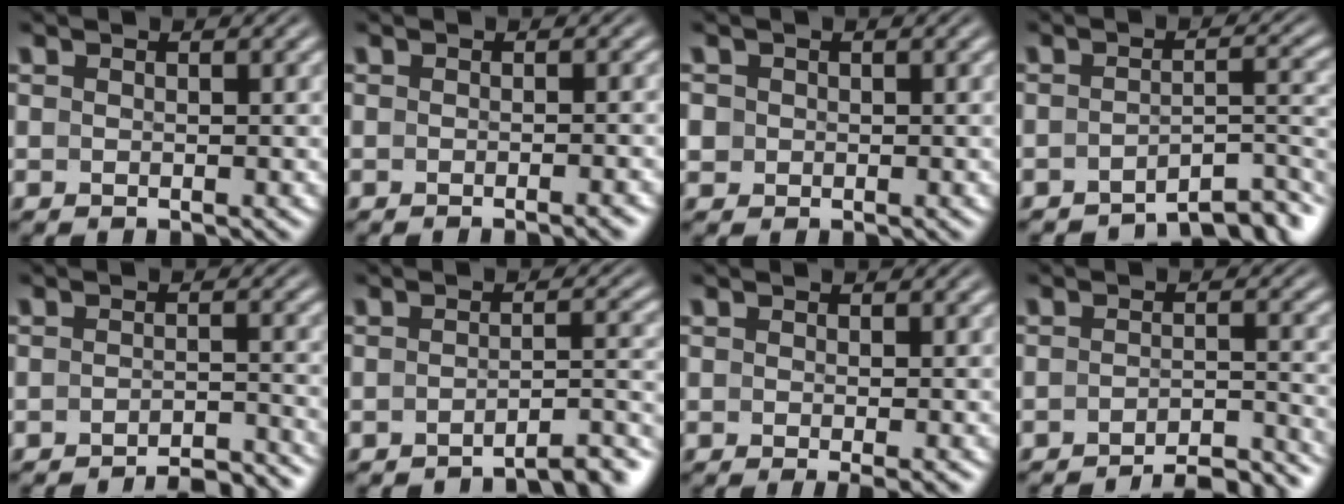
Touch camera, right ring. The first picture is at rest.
{"total": 1.5, "force": [-1.2, -0.3, 0.7], "torque": [-0.007, 0.007, -0.022]}
{"total": 2.3, "force": [-0.3, 2.2, 0.7], "torque": [-0.030, -0.010, -0.002]}
{"total": 6.2, "force": [-5.3, 1.3, 3.0], "torque": [-0.028, -0.008, -0.078]}
{"total": 4.9, "force": [-4.8, 0.4, 0.9], "torque": [-0.007, -0.012, -0.074]}
{"total": 4.6, "force": [-4.2, 0.3, 1.9], "torque": [-0.019, -0.006, -0.066]}
{"total": 2.0, "force": [-1.0, 0.2, 1.7], "torque": [-0.016, -0.009, -0.009]}
{"total": 6.4, "force": [-6.1, 0.7, 1.6], "torque": [-0.010, -0.015, -0.094]}